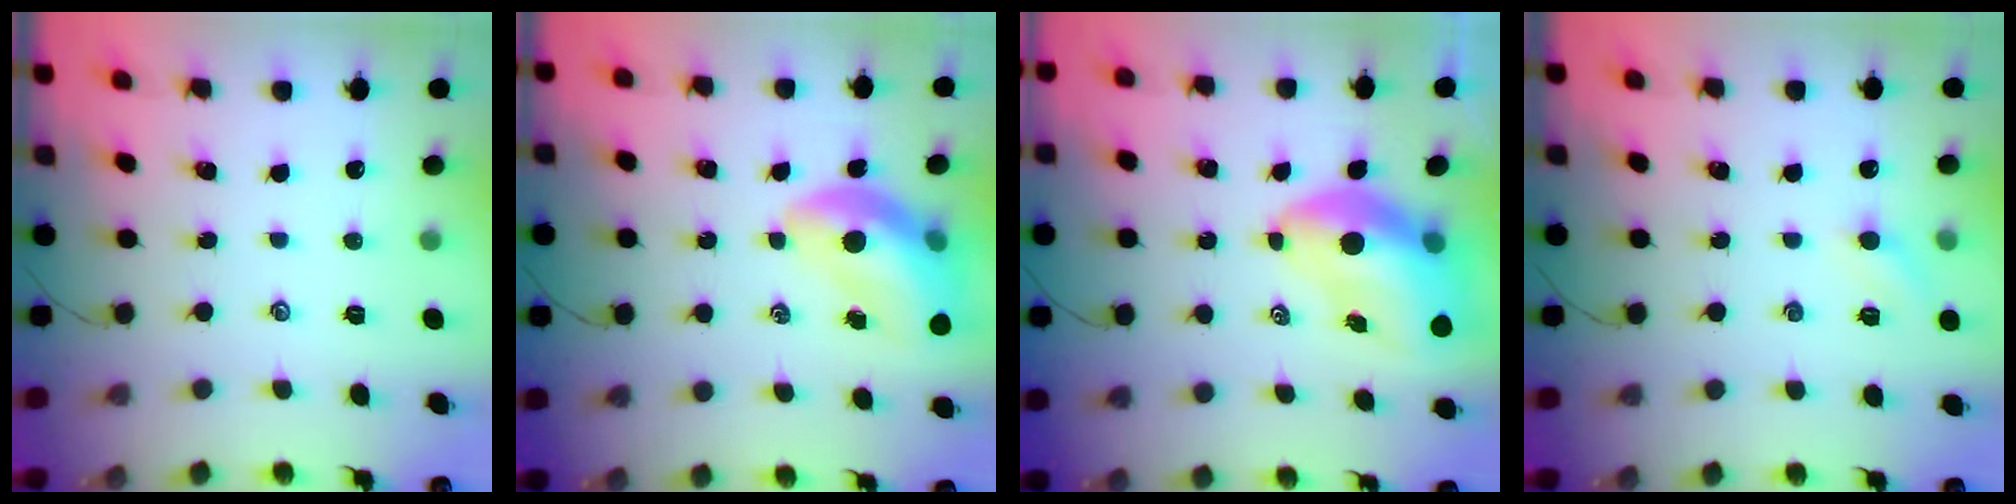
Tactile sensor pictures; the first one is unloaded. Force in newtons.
{"total": 13.6, "press": 13.1, "slide": 3.7}
{"total": 10.5, "press": 10.1, "slide": 3.0}
{"total": 4.9, "press": 4.8, "slide": 1.2}